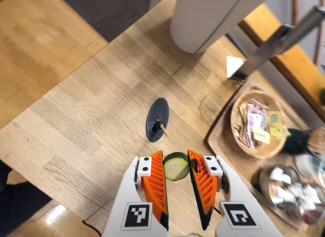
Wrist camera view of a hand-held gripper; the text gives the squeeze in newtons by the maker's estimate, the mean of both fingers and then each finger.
{"total": 9.4, "left": 10.1, "right": 8.7}